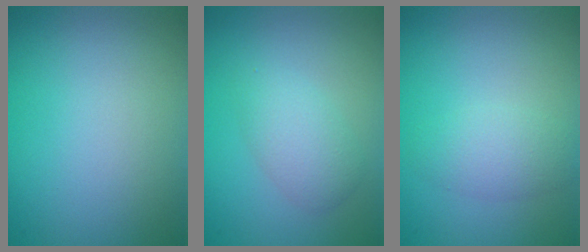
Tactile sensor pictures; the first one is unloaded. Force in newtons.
{"total": 2.7, "press": 2.7, "slide": 0.1}
{"total": 2.4, "press": 2.4, "slide": 0.0}